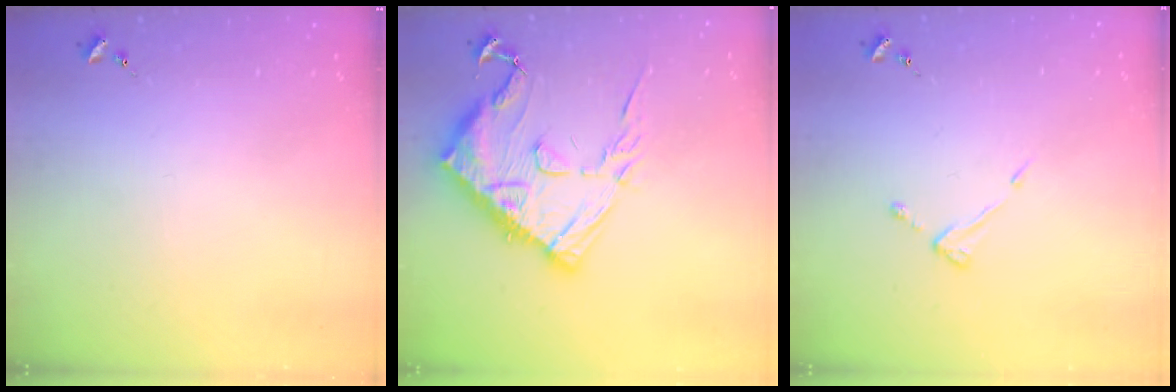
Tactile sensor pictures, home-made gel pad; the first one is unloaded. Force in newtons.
{"total": 18.7, "press": 18.6, "slide": 1.2}
{"total": 4.3, "press": 4.3, "slide": 0.5}